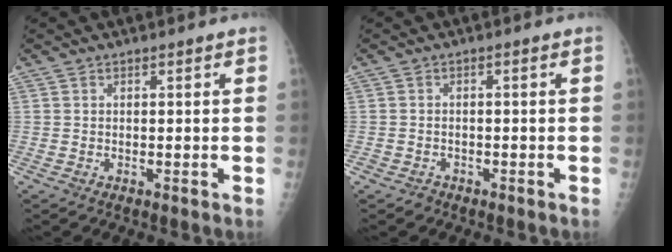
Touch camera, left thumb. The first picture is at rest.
{"total": 1.7, "force": [-1.2, 1.2, 0.0], "torque": [0.001, 0.006, -0.020]}